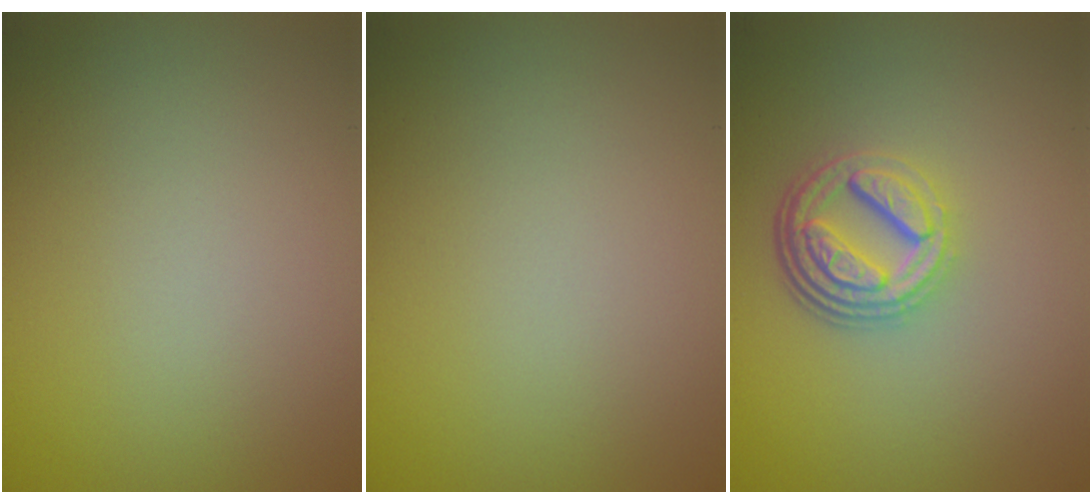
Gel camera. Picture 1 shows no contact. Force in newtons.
{"total": 0.0}
{"total": 4.7, "press": 3.5, "slide": 3.1}